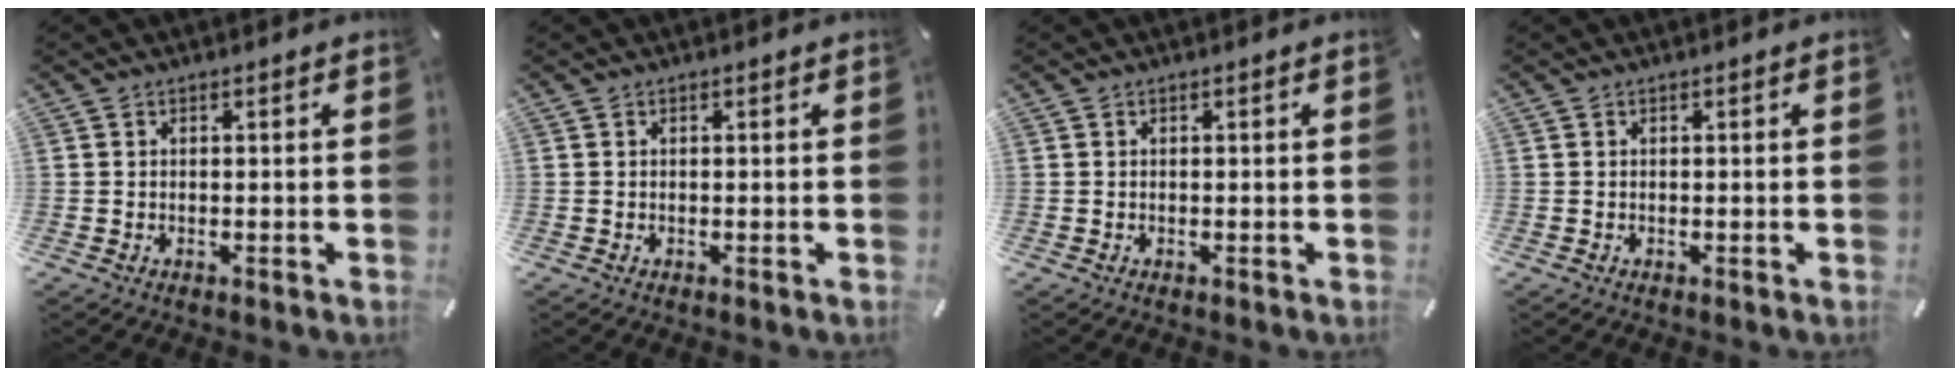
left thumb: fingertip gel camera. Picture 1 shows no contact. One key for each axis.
{"total": 0.0}
{"total": 0.0}
{"total": 0.0}